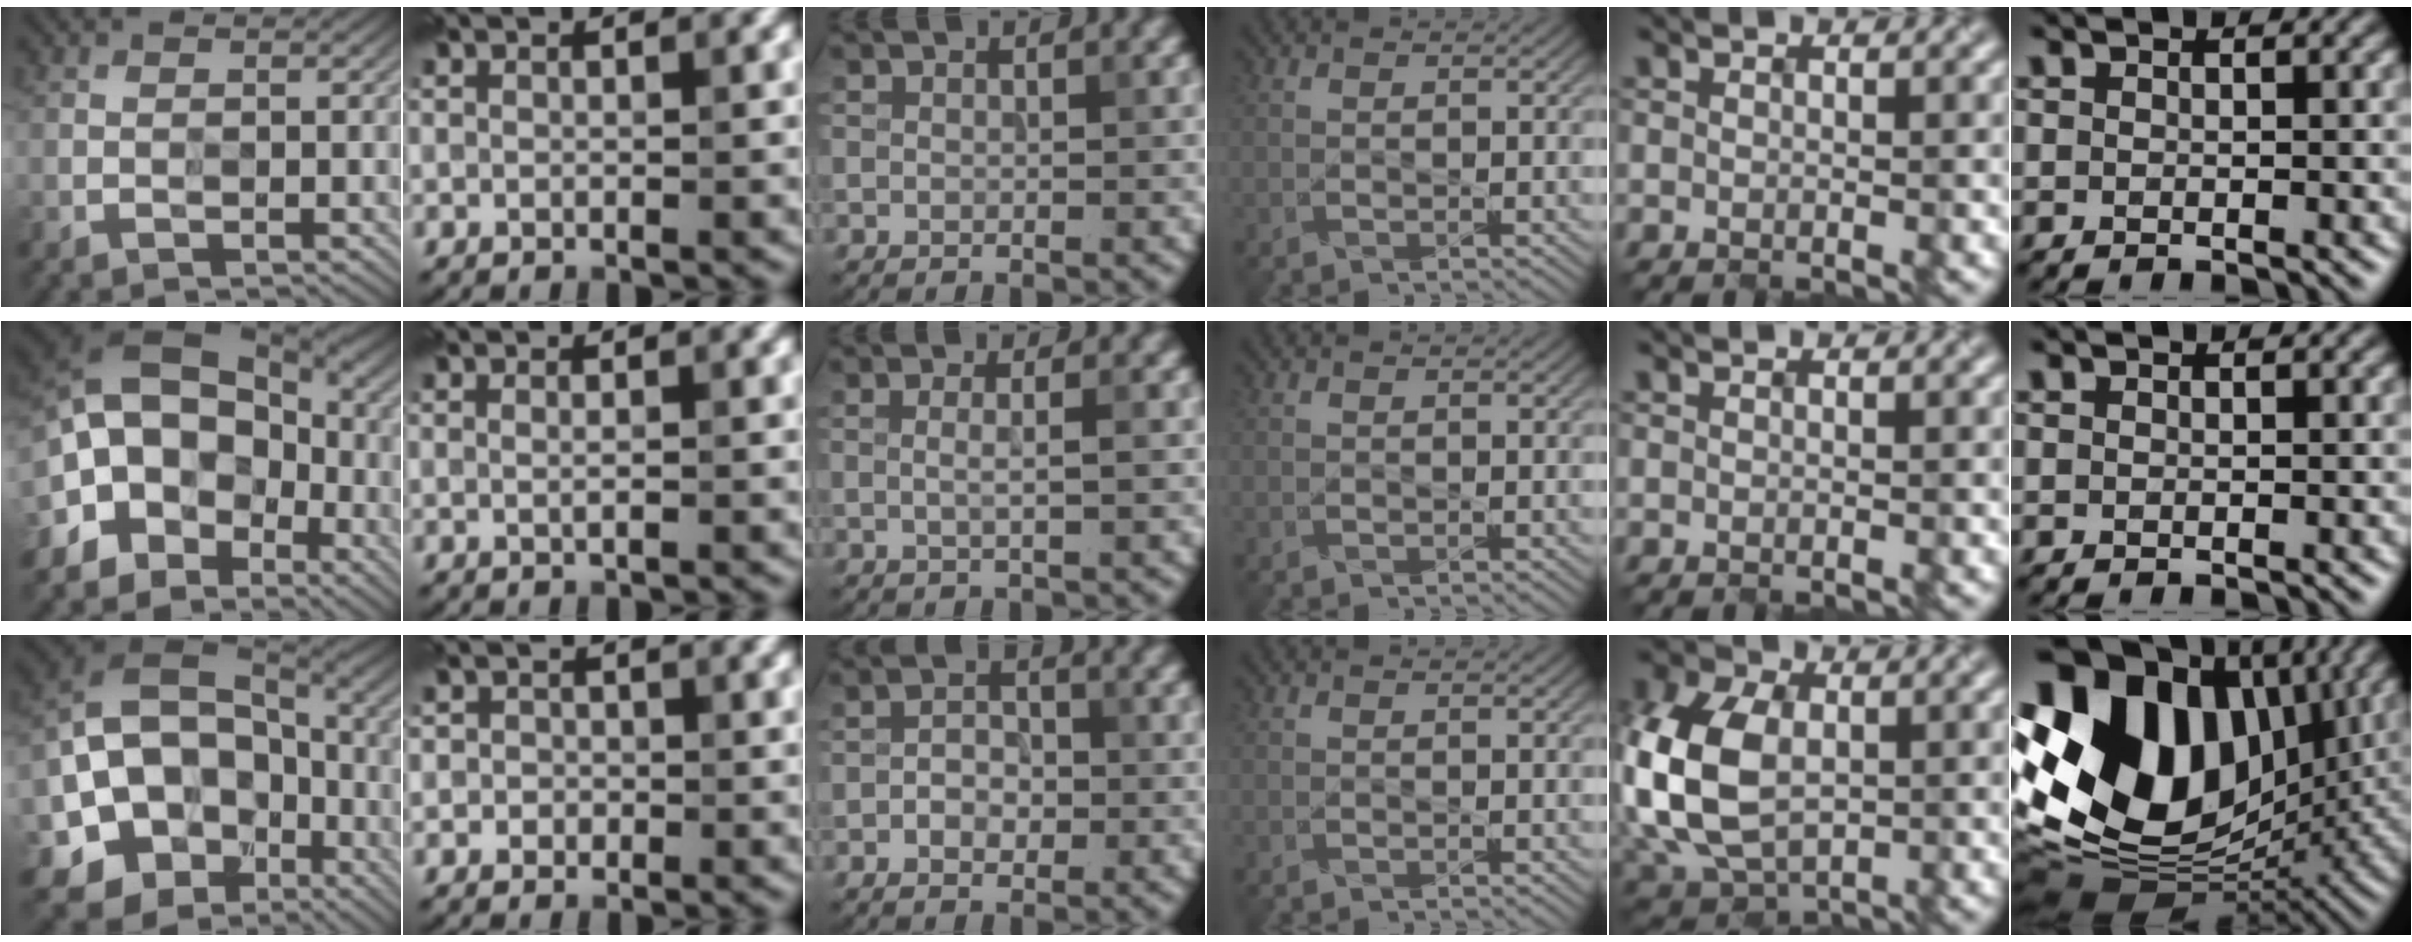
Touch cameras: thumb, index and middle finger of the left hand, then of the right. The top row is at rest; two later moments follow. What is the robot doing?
{"motion": "wipe", "object": "mirror"}